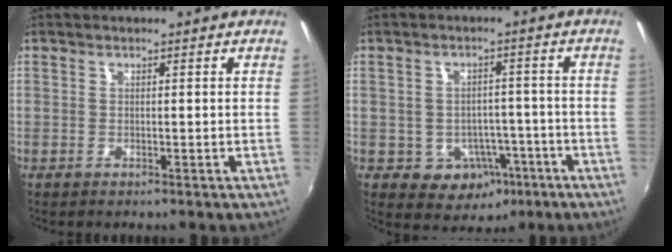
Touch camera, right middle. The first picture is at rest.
{"total": 7.8, "force": [-3.3, 6.5, 2.8], "torque": [-0.057, 0.017, -0.022]}